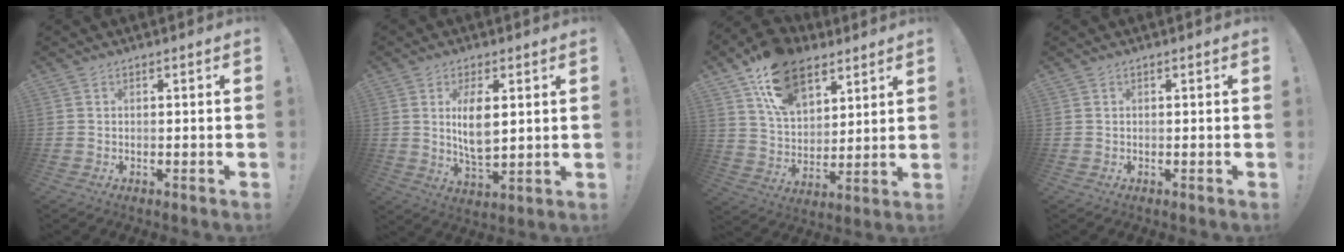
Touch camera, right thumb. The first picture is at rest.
{"total": 8.4, "force": [2.1, 3.7, 7.2], "torque": [-0.132, -0.017, 0.029]}
{"total": 18.0, "force": [11.1, 11.1, 8.9], "torque": [-0.156, -0.056, 0.206]}
{"total": 0.0}